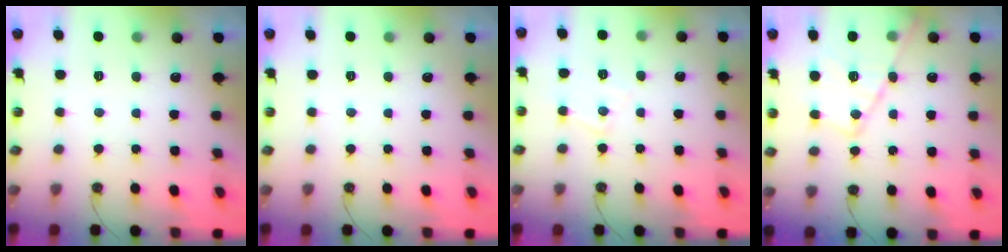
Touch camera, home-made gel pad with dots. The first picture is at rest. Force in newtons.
{"total": 0.0}
{"total": 6.2, "press": 6.2, "slide": 0.5}
{"total": 15.5, "press": 15.4, "slide": 1.2}